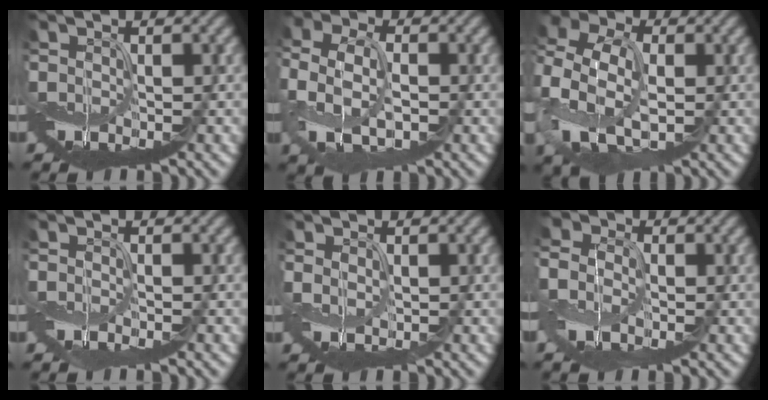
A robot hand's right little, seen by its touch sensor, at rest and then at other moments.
{"total": 6.6, "force": [-1.1, 4.5, 4.6], "torque": [-0.124, -0.001, -0.026]}
{"total": 9.5, "force": [-0.7, 6.9, 6.5], "torque": [-0.173, -0.003, -0.022]}
{"total": 0.8, "force": [-0.7, -0.2, 0.3], "torque": [-0.009, 0.000, -0.017]}
{"total": 0.8, "force": [0.4, 0.6, 0.3], "torque": [-0.013, 0.003, 0.012]}
{"total": 4.7, "force": [-0.6, 3.7, 2.9], "torque": [-0.087, 0.005, -0.012]}